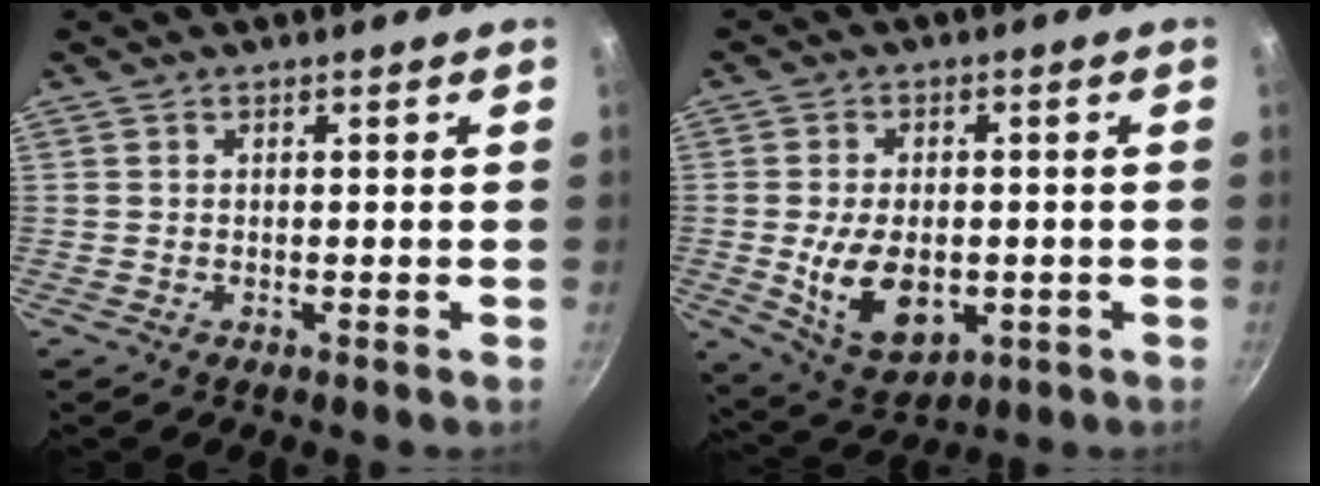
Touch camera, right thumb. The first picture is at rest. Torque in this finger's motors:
{"motor_torque": [-0.14, 0.78, 0.14, 0.31, 0.05]}